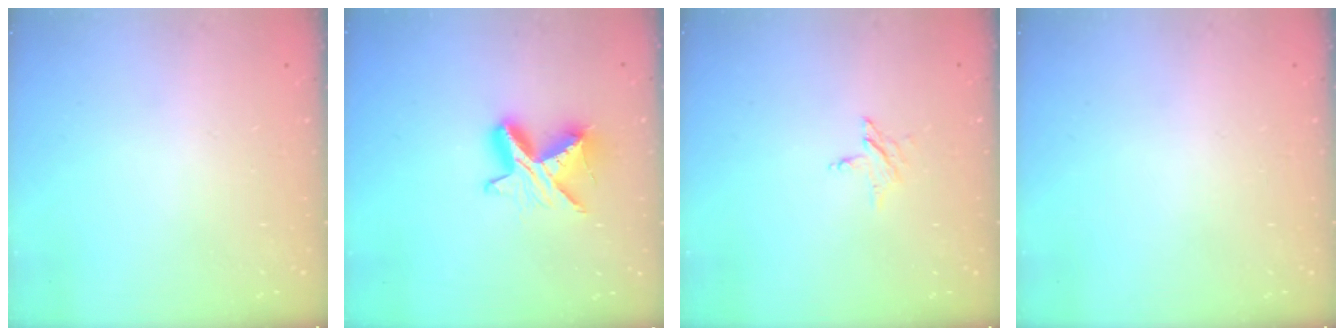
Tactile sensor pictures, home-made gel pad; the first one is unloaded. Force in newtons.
{"total": 9.5, "press": 9.5, "slide": 0.6}
{"total": 3.2, "press": 3.2, "slide": 0.4}
{"total": 0.0}